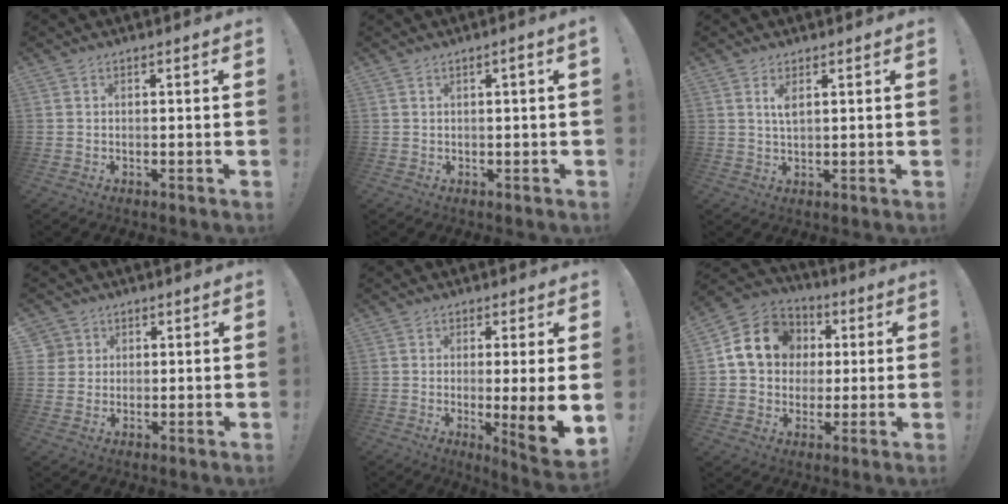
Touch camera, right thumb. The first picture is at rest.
{"total": 1.9, "force": [0.0, -0.3, 1.9], "torque": [-0.032, 0.001, -0.003]}
{"total": 3.1, "force": [1.3, 0.8, 2.6], "torque": [-0.041, -0.007, 0.019]}
{"total": 3.8, "force": [1.5, 3.4, 0.4], "torque": [-0.009, -0.005, 0.028]}
{"total": 9.4, "force": [-0.9, -0.2, 9.4], "torque": [-0.123, -0.017, -0.014]}
{"total": 14.7, "force": [3.2, 12.7, 6.7], "torque": [-0.089, 0.003, 0.071]}